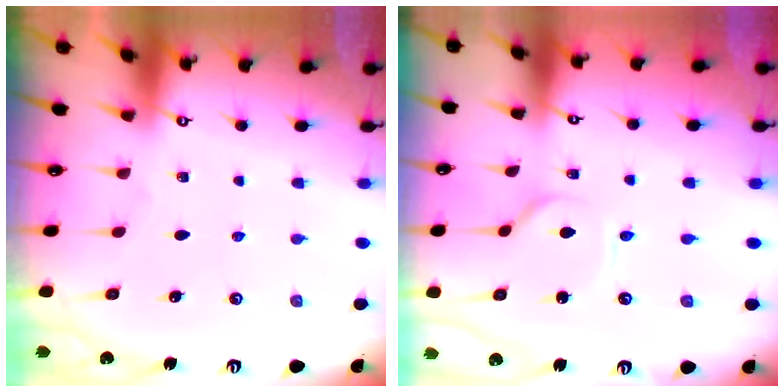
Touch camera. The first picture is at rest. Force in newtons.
{"total": 2.9, "press": 2.9, "slide": 0.4}